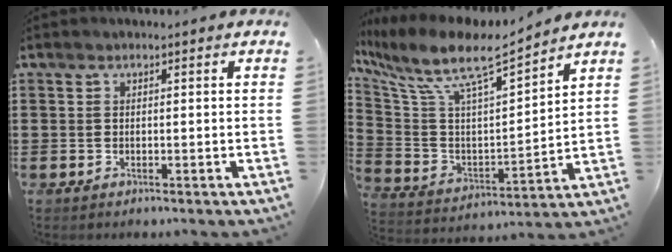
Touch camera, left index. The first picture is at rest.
{"total": 9.9, "force": [7.4, 1.7, 6.3], "torque": [-0.152, -0.048, 0.122]}